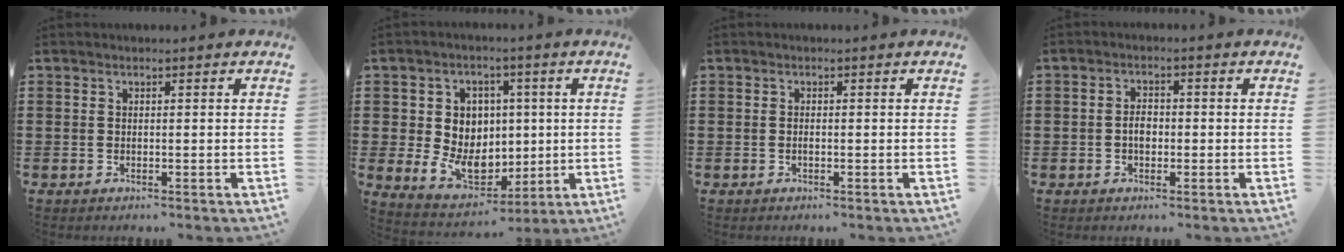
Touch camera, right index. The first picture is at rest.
{"total": 8.4, "force": [0.0, 7.3, 4.1], "torque": [-0.098, 0.005, 0.004]}
{"total": 0.7, "force": [-0.2, 0.1, 0.7], "torque": [-0.015, -0.005, -0.003]}
{"total": 2.4, "force": [-0.4, 1.5, 1.8], "torque": [-0.036, 0.003, -0.008]}